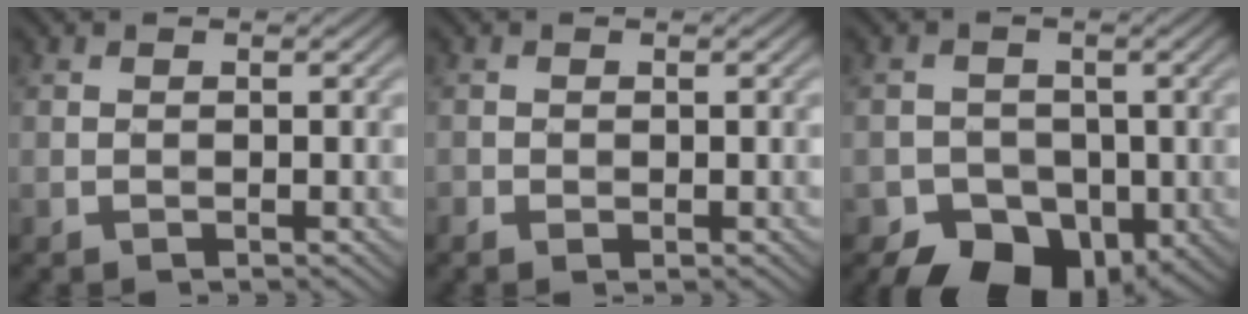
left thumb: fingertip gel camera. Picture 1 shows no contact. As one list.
[{"total": 0.7, "force": [-0.2, 0.5, 0.4], "torque": [-0.007, -0.002, -0.003]}, {"total": 7.9, "force": [-3.6, 6.1, 3.3], "torque": [-0.039, -0.006, -0.065]}]